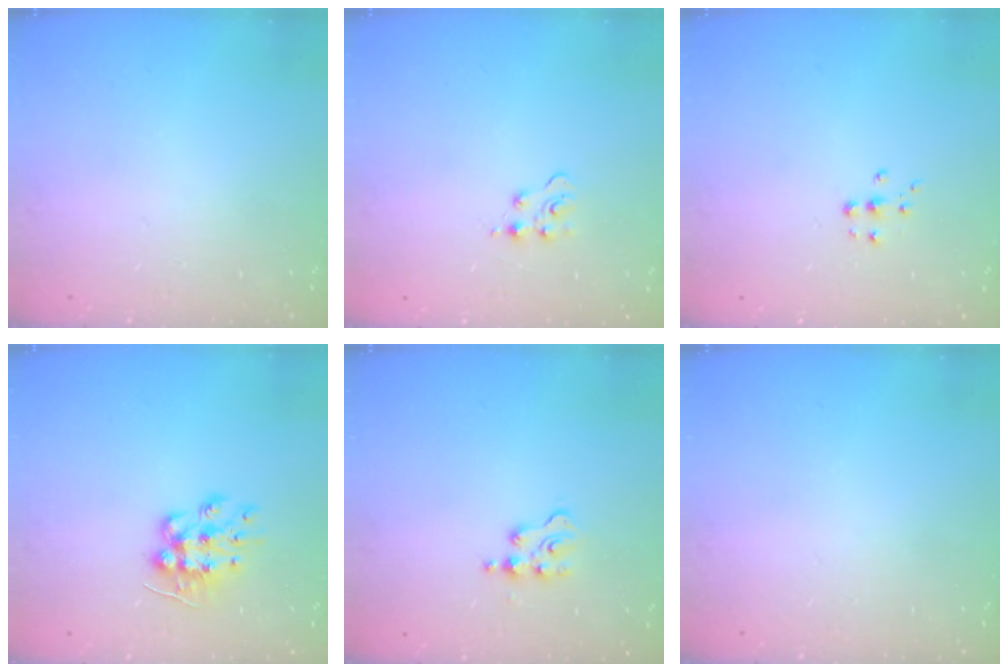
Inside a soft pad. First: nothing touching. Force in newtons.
{"total": 3.9, "press": 3.9, "slide": 0.5}
{"total": 5.3, "press": 5.3, "slide": 0.4}
{"total": 10.0, "press": 10.0, "slide": 0.4}
{"total": 3.3, "press": 3.2, "slide": 0.5}
{"total": 0.0}